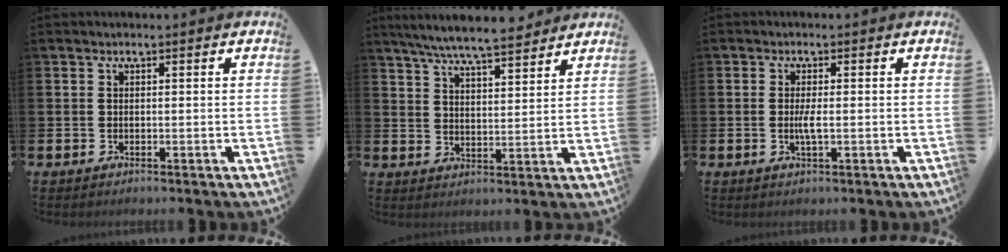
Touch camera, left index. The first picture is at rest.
{"total": 7.4, "force": [6.9, 0.6, 2.5], "torque": [-0.065, -0.034, 0.122]}
{"total": 1.9, "force": [-0.2, 0.2, 1.9], "torque": [-0.038, -0.003, -0.003]}